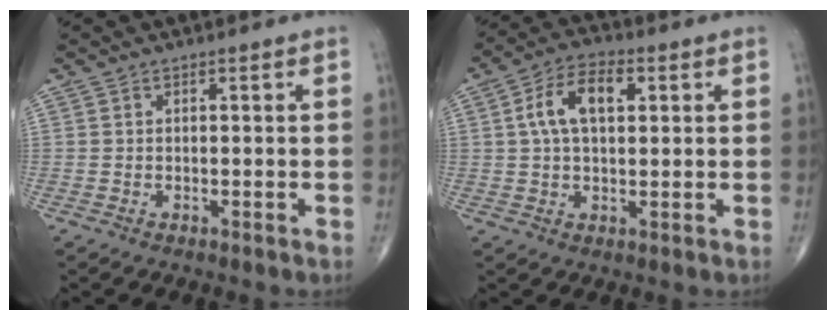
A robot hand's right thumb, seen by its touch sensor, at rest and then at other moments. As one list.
[{"total": 9.3, "force": [2.2, 5.0, 7.5], "torque": [-0.135, 0.018, 0.035]}]